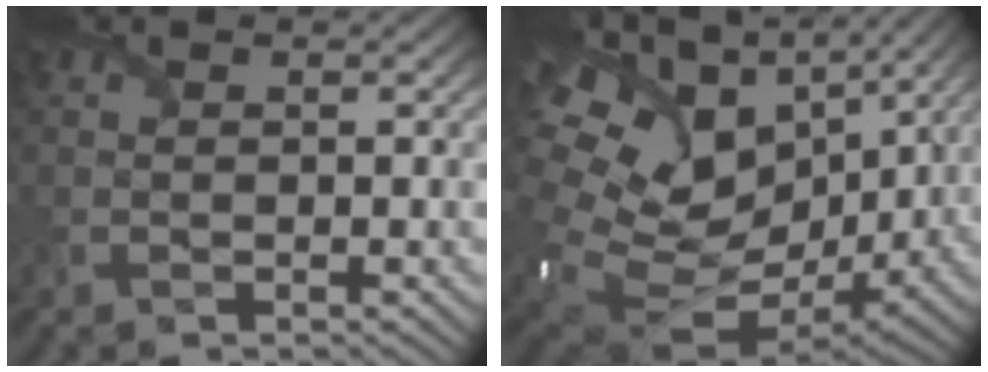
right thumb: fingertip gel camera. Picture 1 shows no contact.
{"total": 20.0, "force": [3.1, 14.2, 13.8], "torque": [-0.318, -0.026, 0.094]}